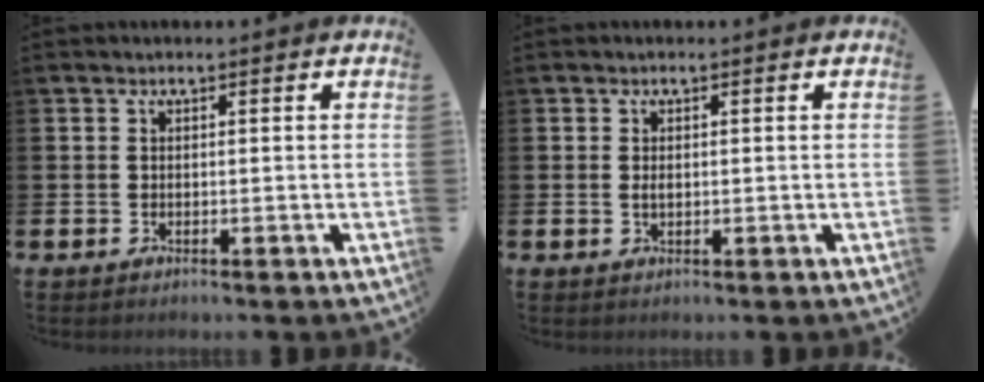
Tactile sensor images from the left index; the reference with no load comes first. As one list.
[{"total": 0.8, "force": [0.1, 0.5, 0.6], "torque": [-0.012, 0.003, 0.001]}]